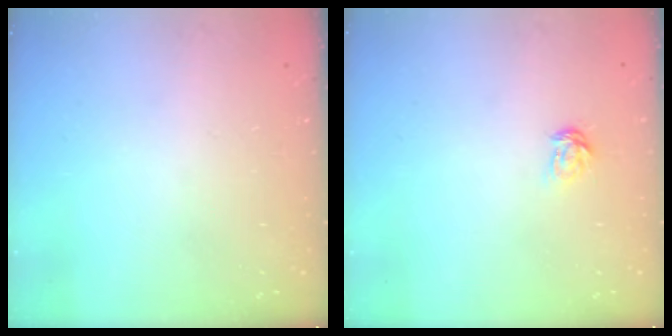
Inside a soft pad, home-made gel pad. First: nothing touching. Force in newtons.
{"total": 3.9, "press": 3.9, "slide": 0.4}